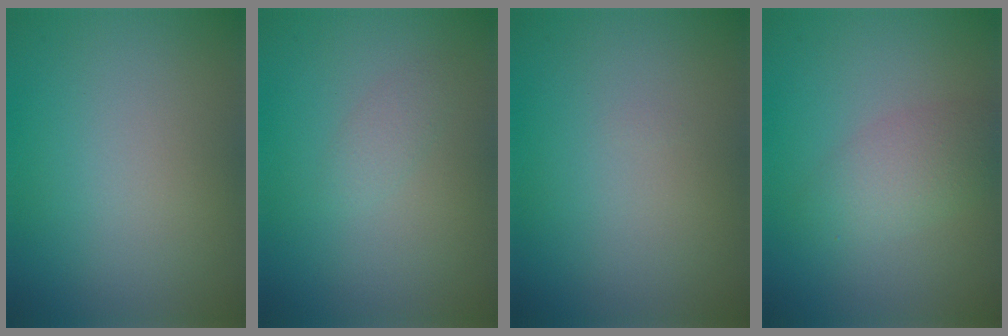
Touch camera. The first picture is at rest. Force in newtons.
{"total": 1.0, "press": 1.0, "slide": 0.1}
{"total": 0.0}
{"total": 2.8, "press": 2.8, "slide": 0.1}